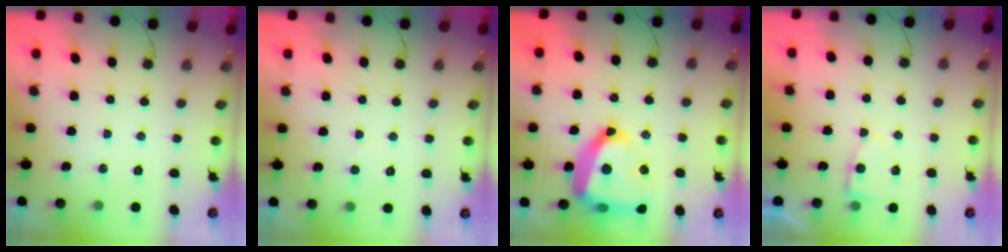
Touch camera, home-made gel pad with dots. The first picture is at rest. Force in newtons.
{"total": 2.4, "press": 2.4, "slide": 0.2}
{"total": 21.8, "press": 21.7, "slide": 1.8}
{"total": 3.5, "press": 3.5, "slide": 0.3}